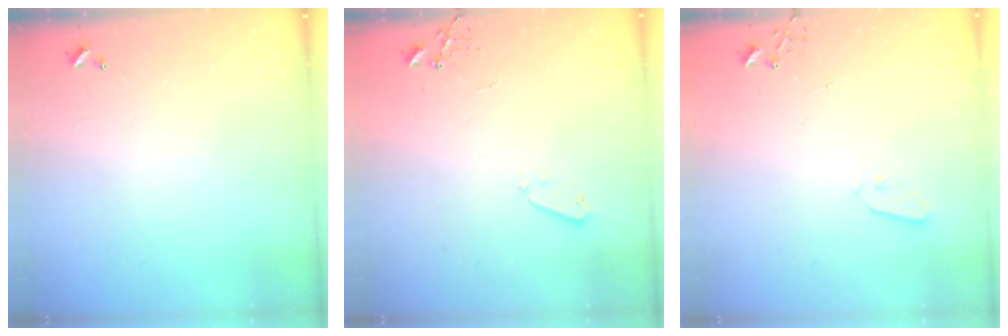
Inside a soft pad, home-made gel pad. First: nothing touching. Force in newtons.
{"total": 3.3, "press": 3.2, "slide": 0.7}
{"total": 2.5, "press": 2.5, "slide": 0.4}